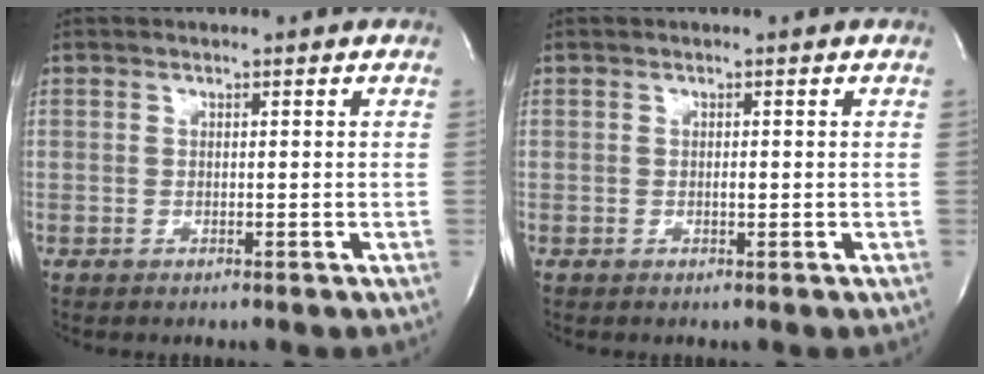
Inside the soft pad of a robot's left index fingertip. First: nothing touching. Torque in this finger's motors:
{"motor_torque": [0.19, -0.05, -0.05, 0.00]}